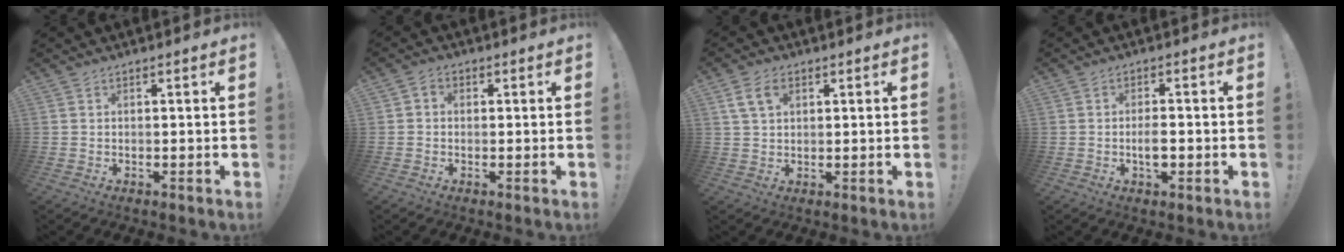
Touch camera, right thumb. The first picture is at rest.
{"total": 2.1, "force": [-0.6, 1.7, 1.1], "torque": [-0.024, 0.009, -0.010]}
{"total": 6.2, "force": [2.5, 4.0, 4.0], "torque": [-0.071, 0.004, 0.051]}
{"total": 4.0, "force": [-1.2, 2.2, 3.1], "torque": [-0.048, 0.001, -0.023]}